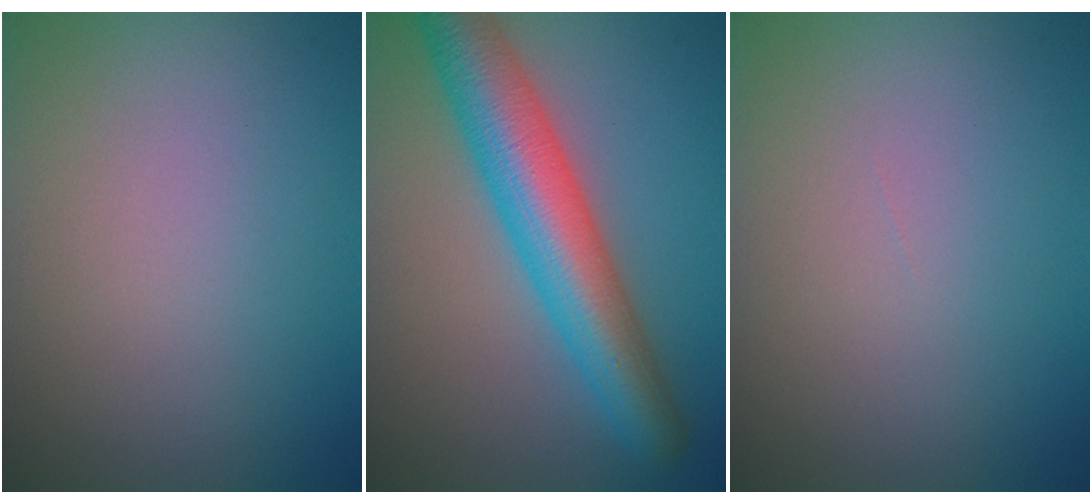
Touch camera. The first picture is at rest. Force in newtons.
{"total": 8.5, "press": 8.5, "slide": 0.2}
{"total": 0.0}